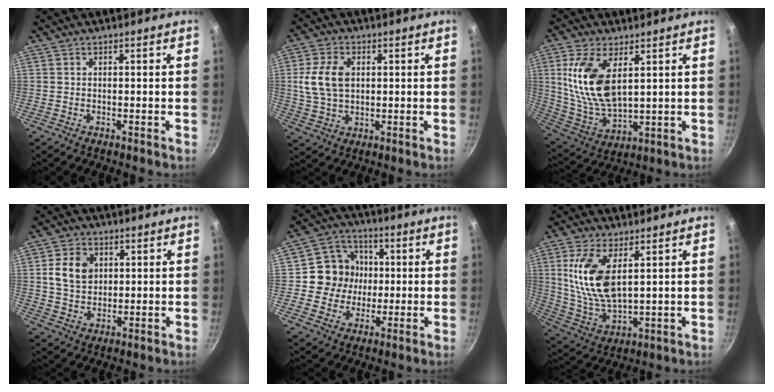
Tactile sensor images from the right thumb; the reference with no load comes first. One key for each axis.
{"total": 9.1, "fx": 1.4, "fy": 5.9, "fz": 6.7, "tx": -0.130, "ty": 0.002, "tz": 0.032}
{"total": 15.1, "fx": 4.4, "fy": 7.4, "fz": 12.4, "tx": -0.248, "ty": -0.019, "tz": 0.098}
{"total": 7.7, "fx": 1.9, "fy": 5.9, "fz": 4.7, "tx": -0.066, "ty": -0.005, "tz": 0.036}
{"total": 11.2, "fx": 0.1, "fy": 10.3, "fz": 4.4, "tx": -0.027, "ty": 0.020, "tz": -0.004}
{"total": 13.8, "fx": 3.9, "fy": 6.5, "fz": 11.5, "tx": -0.233, "ty": -0.018, "tz": 0.091}